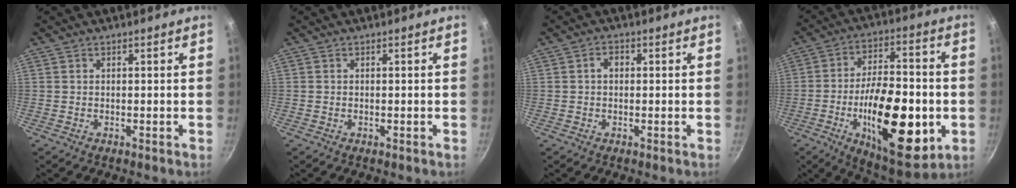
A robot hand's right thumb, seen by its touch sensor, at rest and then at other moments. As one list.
[{"total": 0.0}, {"total": 2.1, "force": [0.1, 1.6, 1.4], "torque": [-0.014, 0.007, -0.001]}, {"total": 24.8, "force": [-5.7, 11.0, 21.5], "torque": [-0.312, 0.015, -0.083]}]